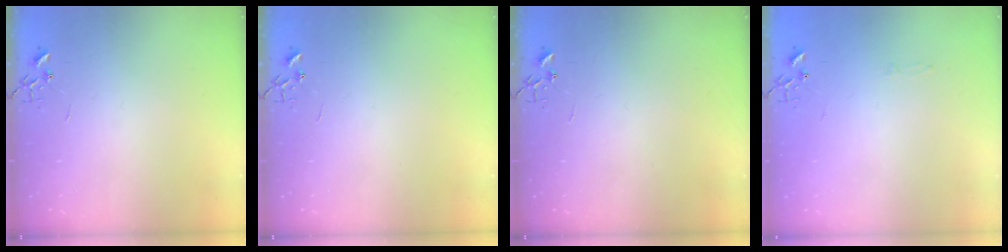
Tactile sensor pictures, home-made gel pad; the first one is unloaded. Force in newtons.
{"total": 0.0}
{"total": 0.0}
{"total": 2.8, "press": 2.8, "slide": 0.4}